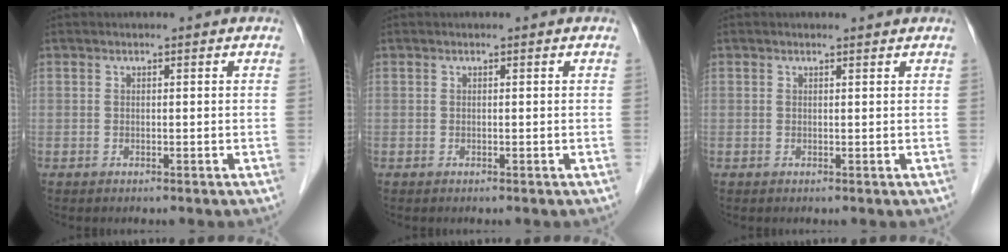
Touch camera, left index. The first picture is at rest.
{"total": 0.0}
{"total": 1.7, "force": [1.6, 0.0, 0.4], "torque": [-0.009, 0.005, 0.021]}